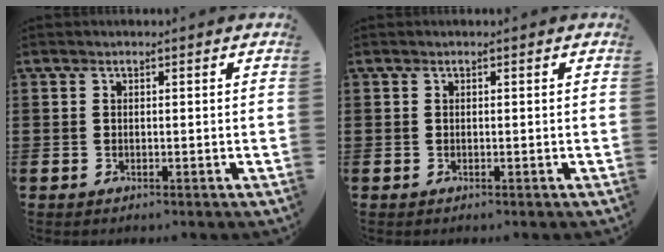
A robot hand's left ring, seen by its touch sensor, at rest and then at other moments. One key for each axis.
{"total": 0.0}